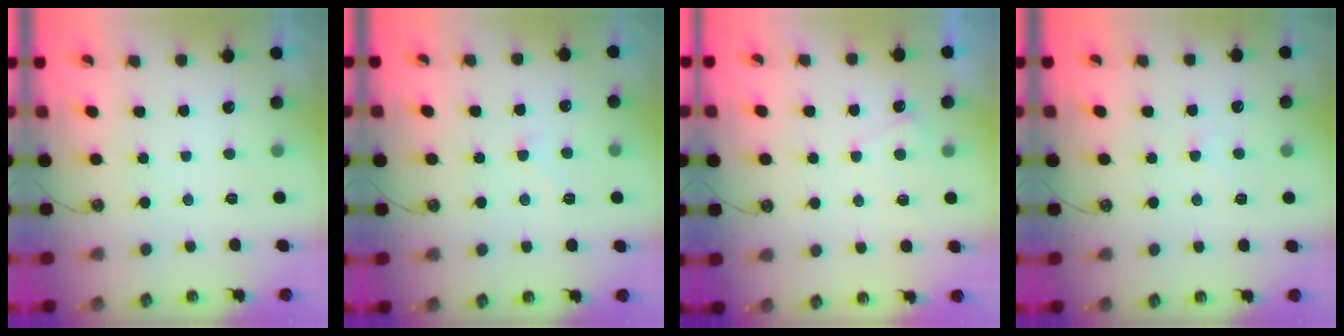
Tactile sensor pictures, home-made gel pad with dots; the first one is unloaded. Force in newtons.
{"total": 2.3, "press": 2.2, "slide": 0.6}
{"total": 4.4, "press": 4.4, "slide": 0.5}
{"total": 1.1, "press": 1.0, "slide": 0.4}